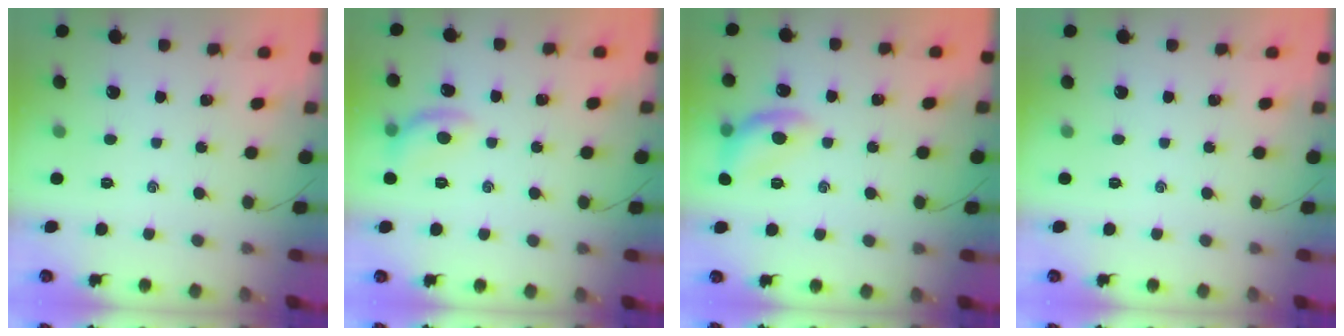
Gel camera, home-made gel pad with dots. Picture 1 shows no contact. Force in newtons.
{"total": 8.8, "press": 8.7, "slide": 0.4}
{"total": 11.5, "press": 11.4, "slide": 0.7}
{"total": 0.0}